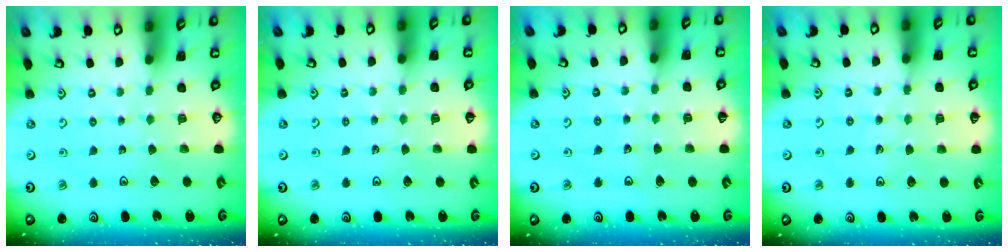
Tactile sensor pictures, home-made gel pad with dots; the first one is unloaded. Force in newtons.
{"total": 1.3, "press": 1.3, "slide": 0.2}
{"total": 3.1, "press": 3.1, "slide": 0.3}
{"total": 5.5, "press": 5.2, "slide": 1.8}